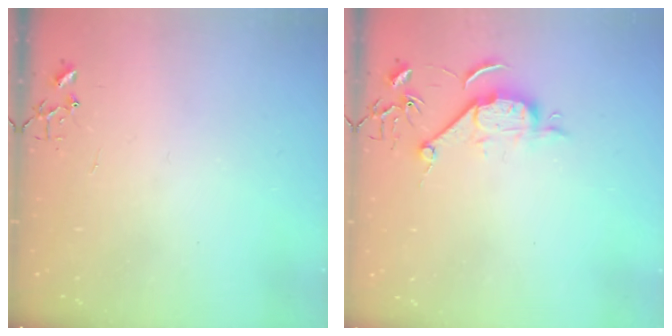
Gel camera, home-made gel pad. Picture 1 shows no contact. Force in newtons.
{"total": 7.9, "press": 7.9, "slide": 0.9}